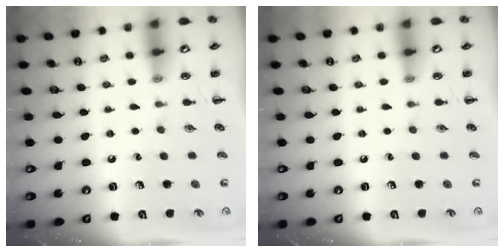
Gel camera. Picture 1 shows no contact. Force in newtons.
{"total": 0.0}